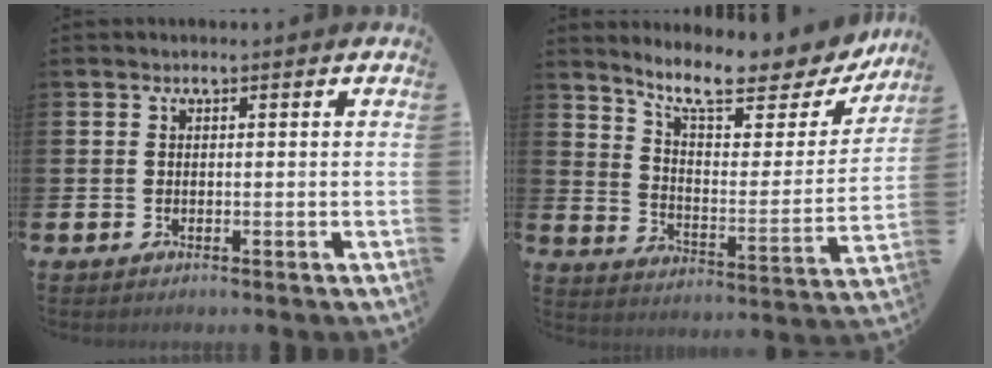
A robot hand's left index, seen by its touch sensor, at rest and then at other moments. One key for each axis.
{"total": 9.7, "fx": 8.6, "fy": 2.0, "fz": 4.1, "tx": -0.099, "ty": -0.063, "tz": 0.143}